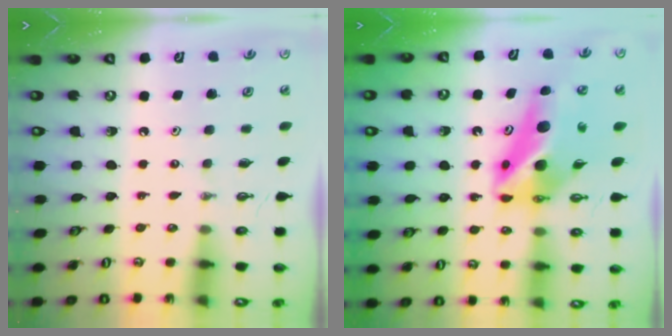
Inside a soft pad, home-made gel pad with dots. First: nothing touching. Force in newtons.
{"total": 13.2, "press": 13.1, "slide": 1.1}